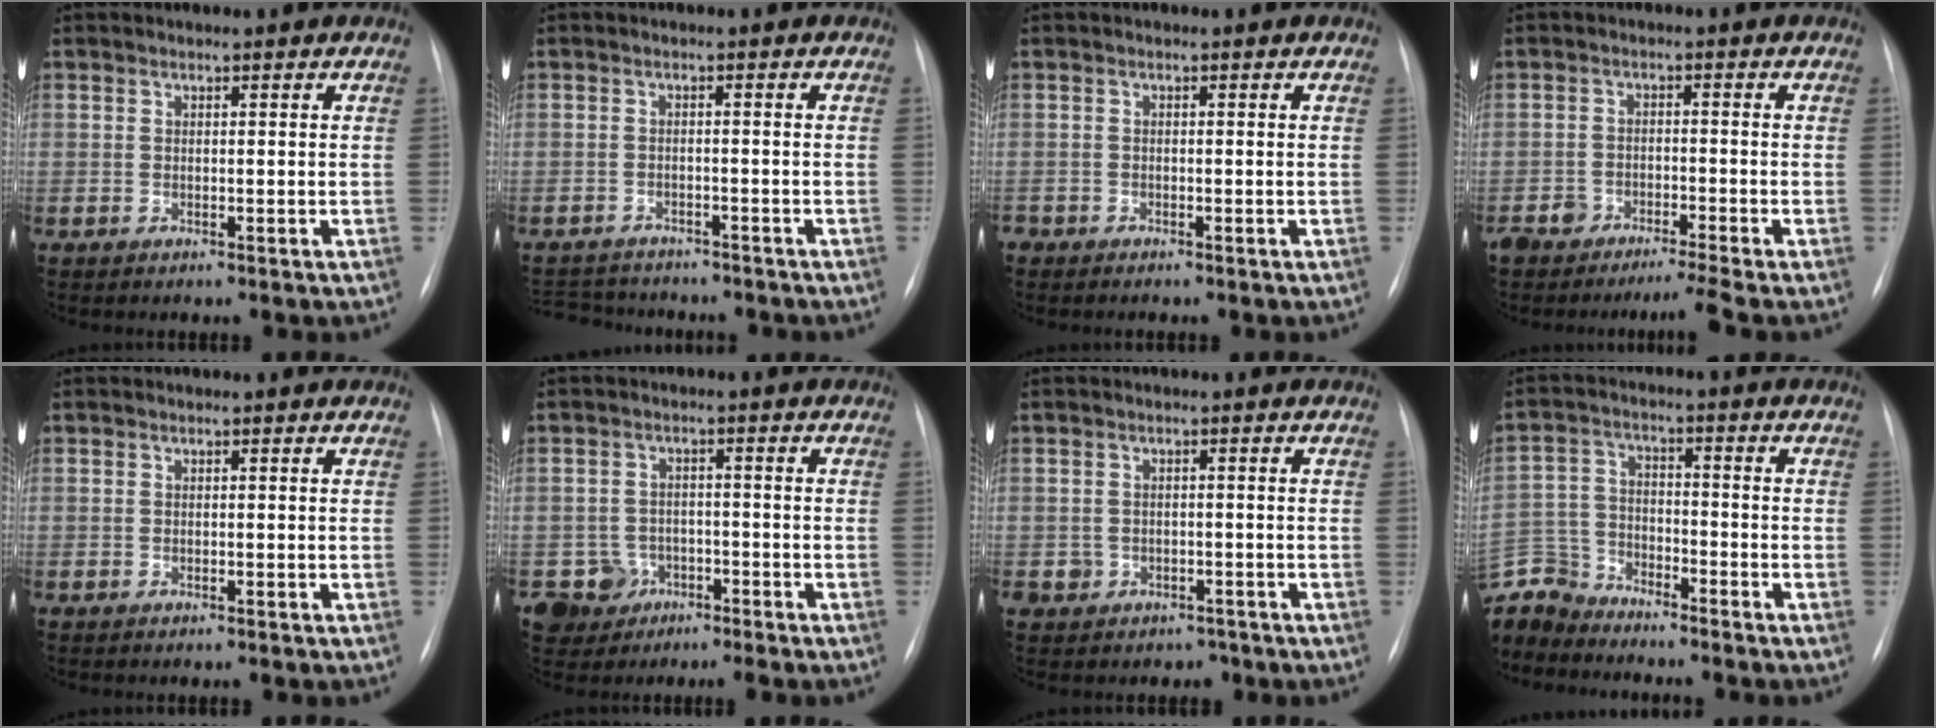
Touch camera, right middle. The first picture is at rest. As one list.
[{"total": 8.5, "force": [-7.5, 3.4, 2.1], "torque": [-0.043, 0.004, -0.097]}, {"total": 1.1, "force": [-1.0, 0.6, 0.1], "torque": [-0.004, 0.000, -0.016]}, {"total": 4.8, "force": [-4.3, 0.0, 2.2], "torque": [-0.035, -0.011, -0.076]}, {"total": 0.0}, {"total": 4.3, "force": [-2.6, 3.4, -0.2], "torque": [0.012, 0.009, -0.043]}, {"total": 3.1, "force": [-1.6, 2.7, -0.1], "torque": [0.010, 0.015, -0.021]}, {"total": 10.2, "force": [-9.7, 3.1, 0.5], "torque": [-0.026, 0.012, -0.192]}]